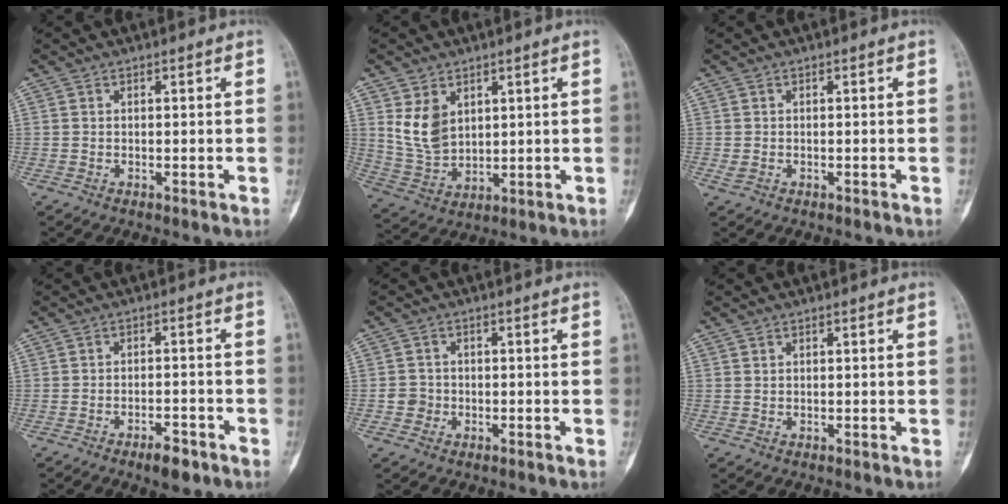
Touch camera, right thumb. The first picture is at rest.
{"total": 8.5, "force": [3.3, 5.8, 5.2], "torque": [-0.083, -0.018, 0.085]}
{"total": 1.0, "force": [-0.2, 0.7, 0.6], "torque": [-0.019, 0.002, -0.002]}
{"total": 4.7, "force": [-3.0, 1.7, 3.1], "torque": [-0.043, 0.015, -0.043]}
{"total": 2.5, "force": [-0.7, 2.4, 0.4], "torque": [0.005, 0.009, -0.017]}
{"total": 0.6, "force": [0.4, 0.4, 0.2], "torque": [0.001, -0.001, 0.008]}